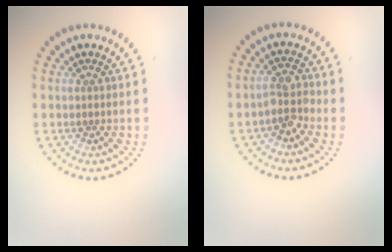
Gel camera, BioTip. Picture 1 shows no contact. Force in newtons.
{"total": 2.6, "press": 2.2, "slide": 1.3}